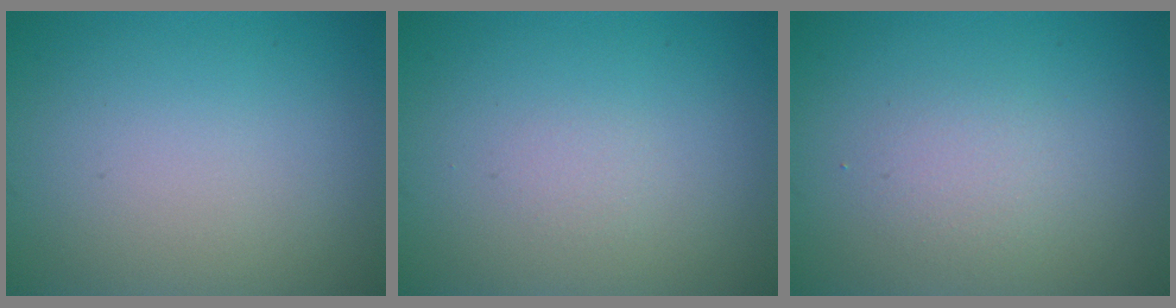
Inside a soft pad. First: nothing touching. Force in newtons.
{"total": 0.5, "press": 0.5, "slide": 0.0}
{"total": 1.6, "press": 1.6, "slide": 0.2}